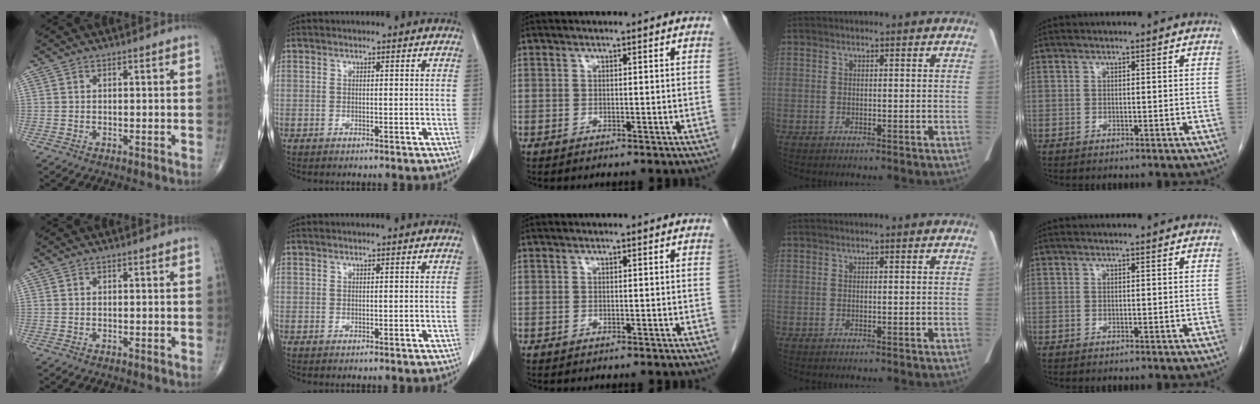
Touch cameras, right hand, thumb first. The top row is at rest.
{}